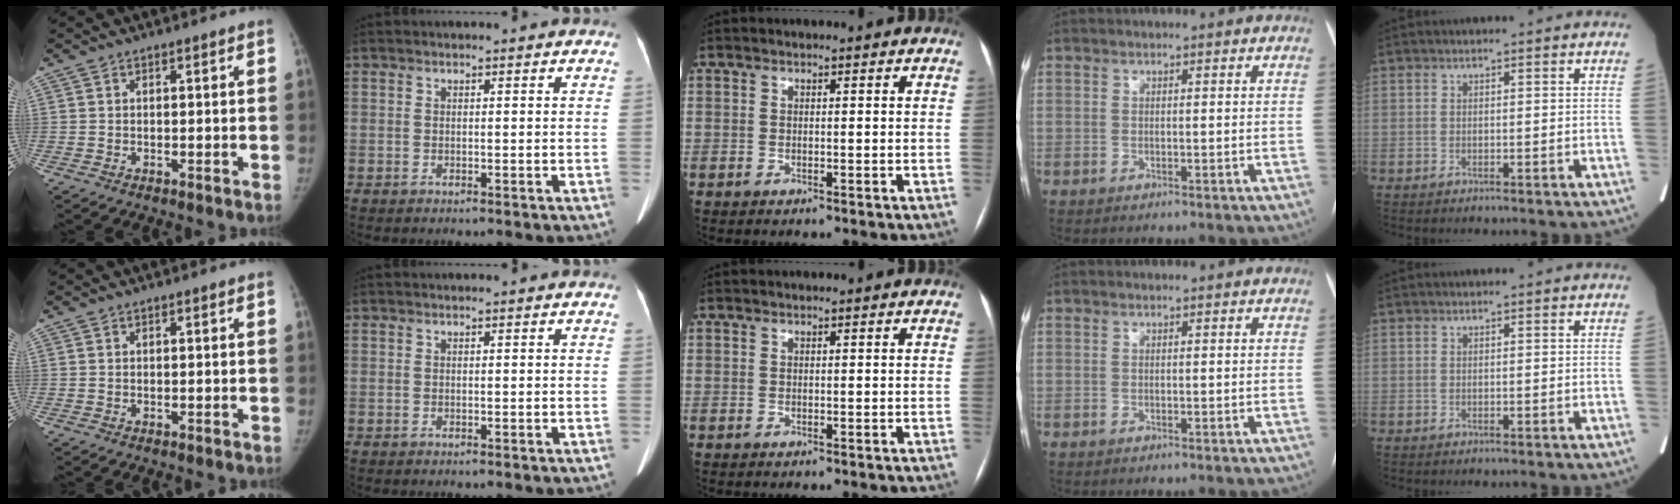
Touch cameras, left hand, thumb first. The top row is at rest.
{}